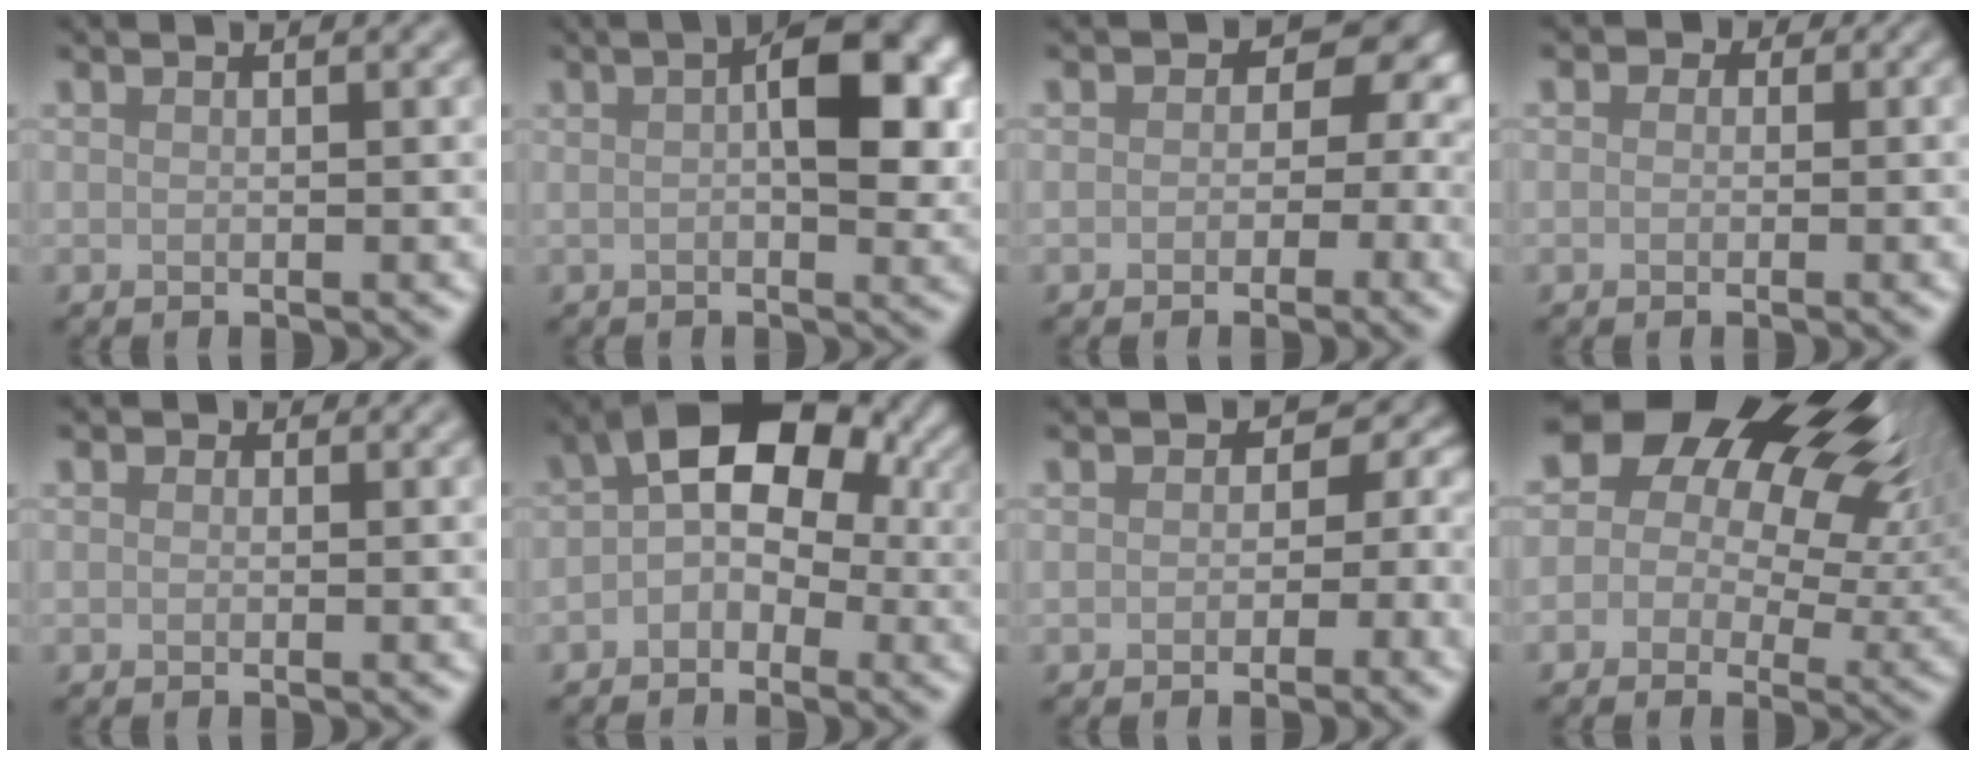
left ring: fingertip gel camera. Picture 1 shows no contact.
{"total": 6.8, "force": [1.3, 2.7, 6.1], "torque": [-0.079, 0.011, 0.013]}
{"total": 5.7, "force": [0.2, 4.3, 3.7], "torque": [-0.017, 0.004, -0.004]}
{"total": 2.3, "force": [0.7, 2.0, 0.9], "torque": [0.008, 0.006, -0.016]}
{"total": 0.8, "force": [0.2, 0.7, 0.2], "torque": [0.001, -0.006, -0.003]}
{"total": 8.7, "force": [0.6, 6.1, 6.2], "torque": [-0.068, 0.018, -0.011]}
{"total": 4.4, "force": [0.1, 3.5, 2.7], "torque": [-0.002, 0.002, -0.003]}
{"total": 18.3, "force": [8.1, 11.3, 11.9], "torque": [-0.176, 0.054, 0.117]}